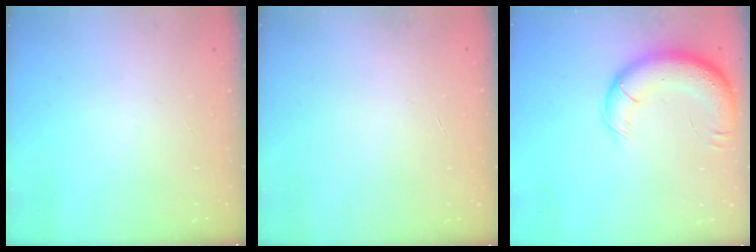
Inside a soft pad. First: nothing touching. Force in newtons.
{"total": 0.0}
{"total": 14.8, "press": 14.4, "slide": 3.5}